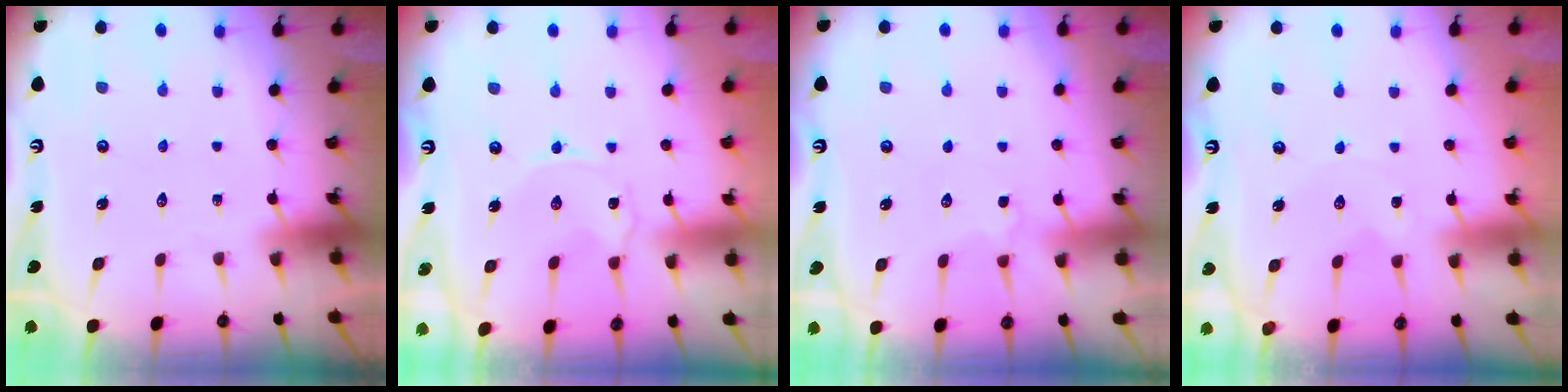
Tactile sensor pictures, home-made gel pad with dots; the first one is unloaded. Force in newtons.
{"total": 0.5, "press": 0.5, "slide": 0.1}
{"total": 4.4, "press": 4.2, "slide": 1.2}
{"total": 0.0}